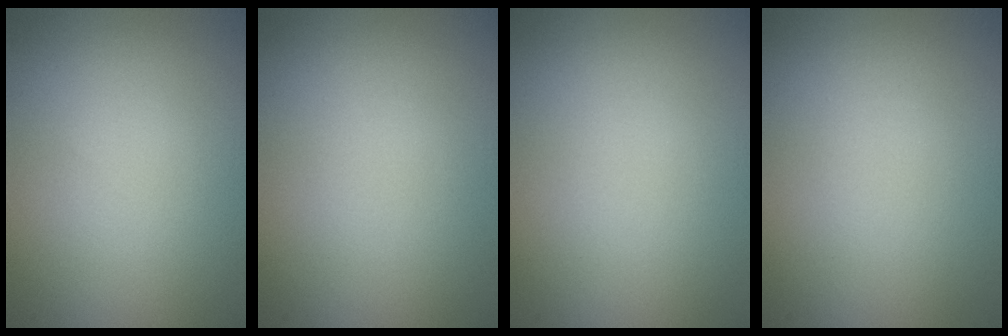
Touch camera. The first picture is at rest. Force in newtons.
{"total": 0.0}
{"total": 0.0}
{"total": 0.0}